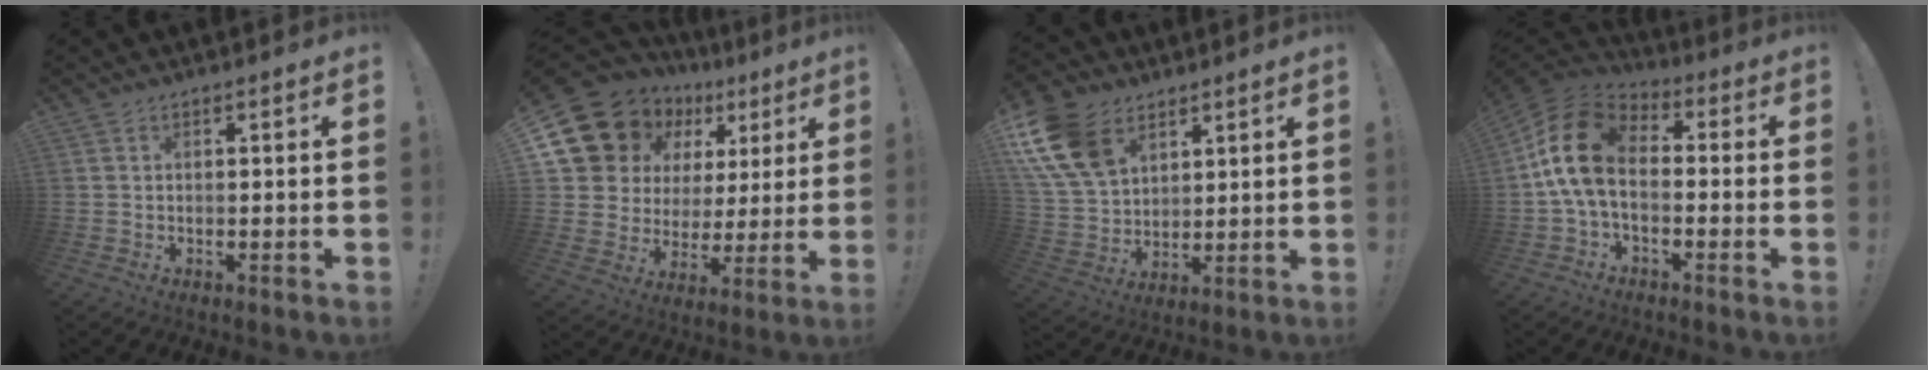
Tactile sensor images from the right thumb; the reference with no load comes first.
{"total": 15.1, "force": [10.5, 9.3, 5.7], "torque": [-0.095, -0.076, 0.209]}
{"total": 16.6, "force": [8.5, 11.3, 8.8], "torque": [-0.178, -0.041, 0.163]}
{"total": 14.7, "force": [0.5, 9.3, 11.3], "torque": [-0.216, 0.018, 0.012]}